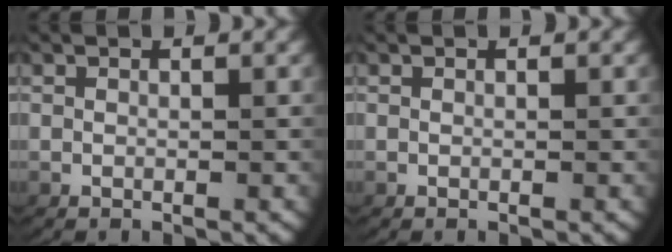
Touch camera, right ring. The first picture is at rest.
{"total": 0.0}